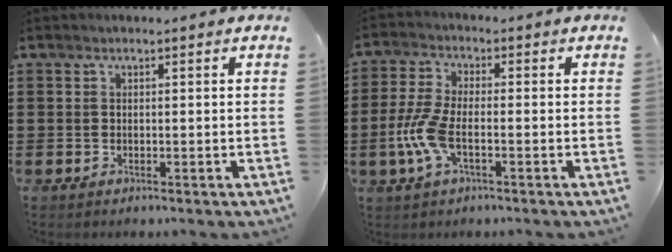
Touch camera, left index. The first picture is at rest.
{"total": 6.6, "force": [-1.9, 2.4, 5.8], "torque": [-0.139, -0.012, -0.038]}